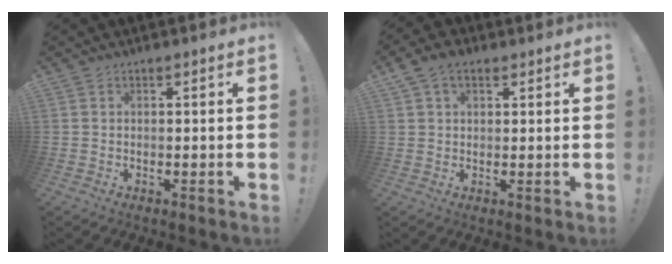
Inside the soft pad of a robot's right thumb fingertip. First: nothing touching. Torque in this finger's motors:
{"motor_torque": [0.71, 1.45, 0.34, 0.22, 0.04]}